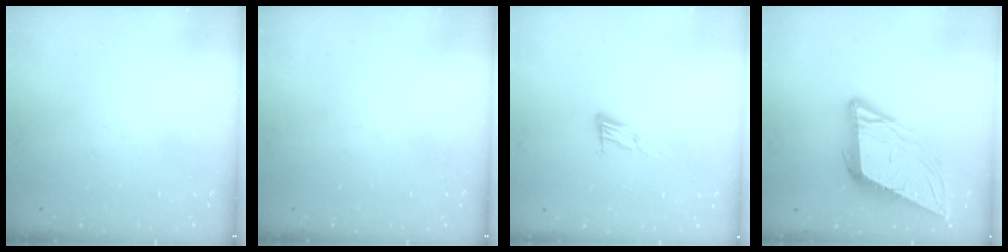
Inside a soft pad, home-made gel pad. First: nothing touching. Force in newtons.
{"total": 0.0}
{"total": 7.2, "press": 7.1, "slide": 1.2}
{"total": 11.6, "press": 11.2, "slide": 2.9}